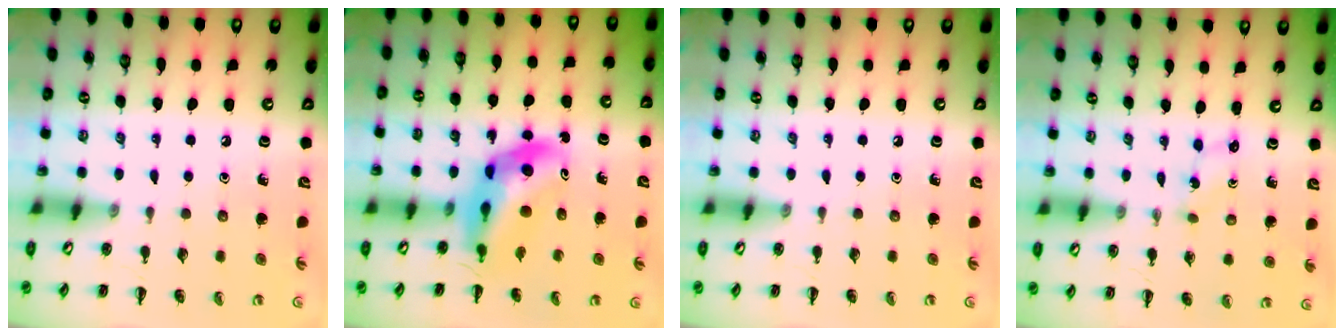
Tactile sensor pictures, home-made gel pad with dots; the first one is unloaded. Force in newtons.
{"total": 10.8, "press": 10.2, "slide": 3.3}
{"total": 0.0}
{"total": 1.3, "press": 1.2, "slide": 0.4}